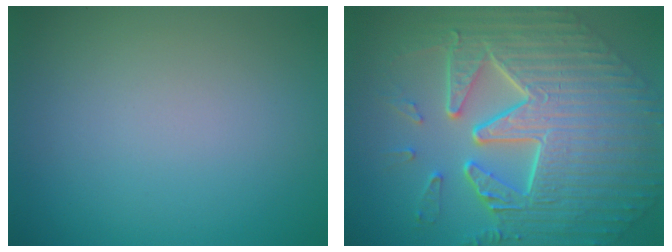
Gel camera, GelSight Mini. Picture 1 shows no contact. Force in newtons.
{"total": 11.0, "press": 7.4, "slide": 8.1}